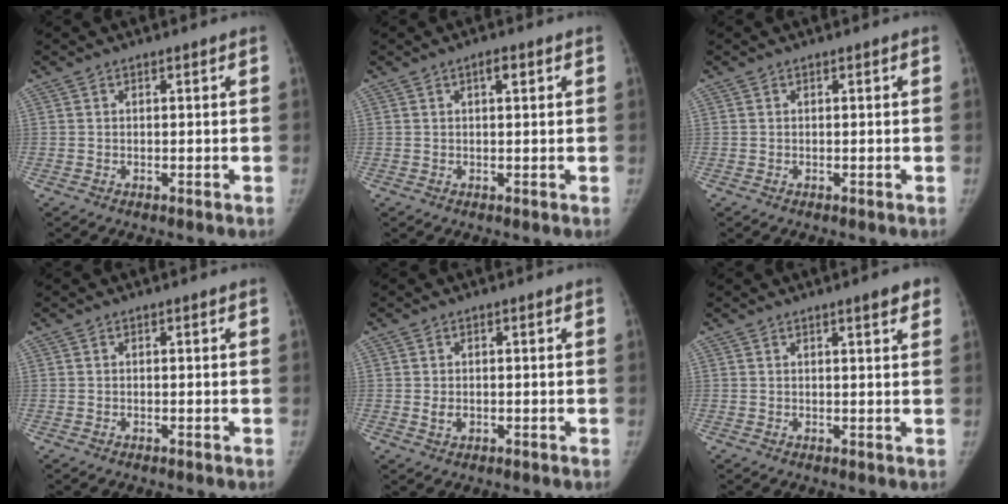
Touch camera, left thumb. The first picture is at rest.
{"total": 2.0, "force": [0.9, 0.7, 1.7], "torque": [-0.026, 0.000, 0.012]}
{"total": 0.0}
{"total": 0.0}
{"total": 1.8, "force": [-0.2, 1.3, 1.1], "torque": [-0.016, 0.000, -0.002]}
{"total": 3.5, "force": [2.2, 0.5, 2.7], "torque": [-0.029, -0.008, 0.027]}